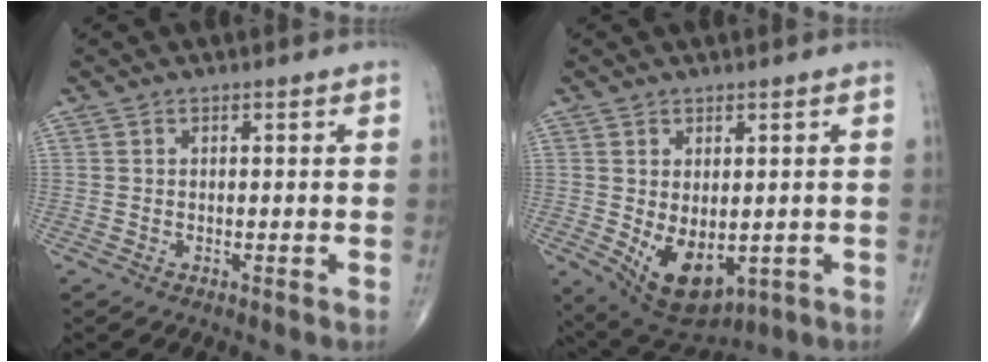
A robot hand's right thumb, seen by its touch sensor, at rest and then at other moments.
{"total": 10.1, "force": [-1.6, 5.9, 8.1], "torque": [-0.116, -0.010, 0.001]}